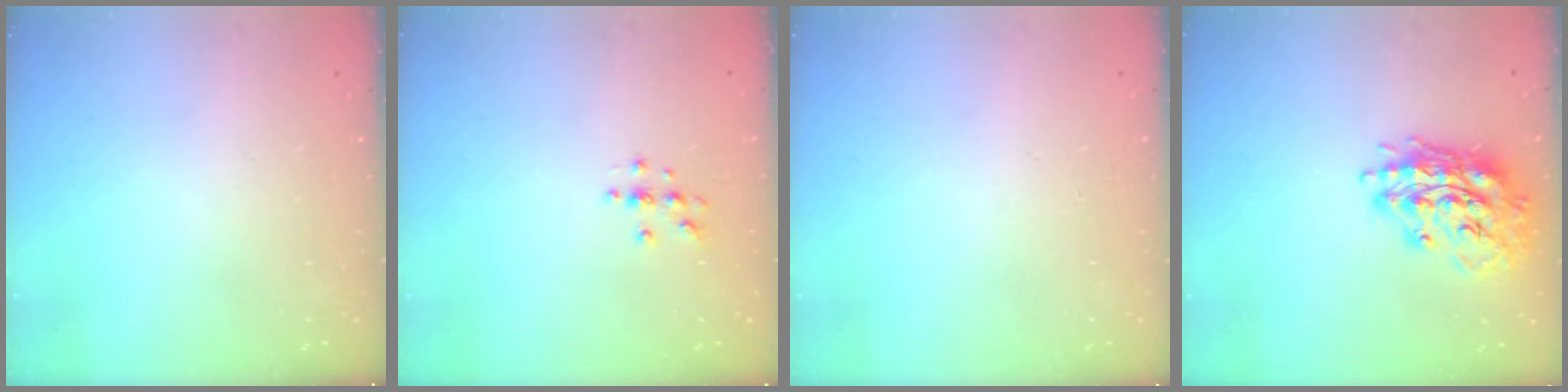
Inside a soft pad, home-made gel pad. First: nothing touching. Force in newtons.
{"total": 4.0, "press": 3.9, "slide": 0.4}
{"total": 0.0}
{"total": 16.5, "press": 16.4, "slide": 1.9}